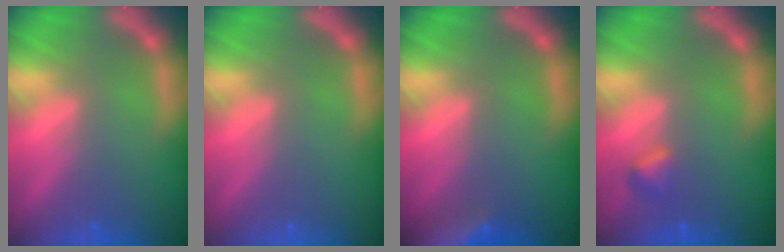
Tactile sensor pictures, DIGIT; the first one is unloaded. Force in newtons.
{"total": 0.0}
{"total": 10.0}
{"total": 1.4}